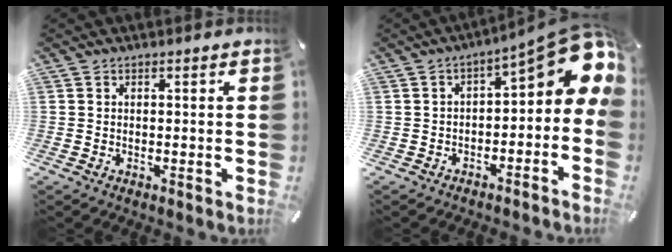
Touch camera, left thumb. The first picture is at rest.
{"total": 12.7, "force": [4.2, 5.2, 10.9], "torque": [-0.124, -0.036, 0.065]}